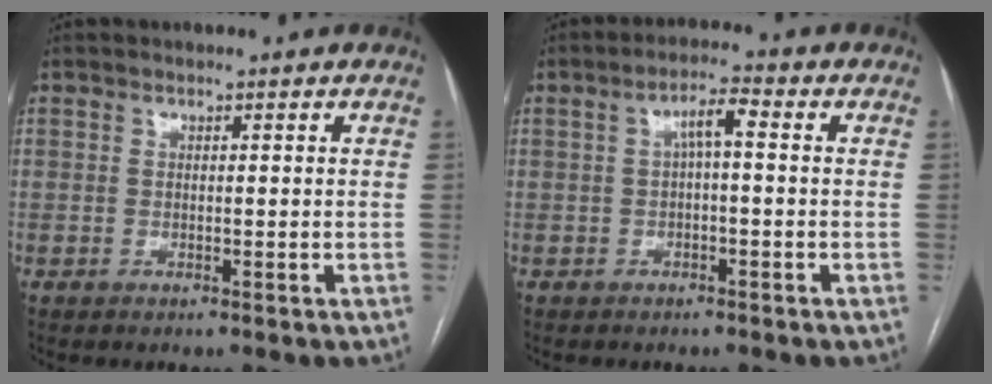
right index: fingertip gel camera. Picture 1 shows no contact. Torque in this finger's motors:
{"motor_torque": [0.61, 0.07, 0.12, 0.06]}